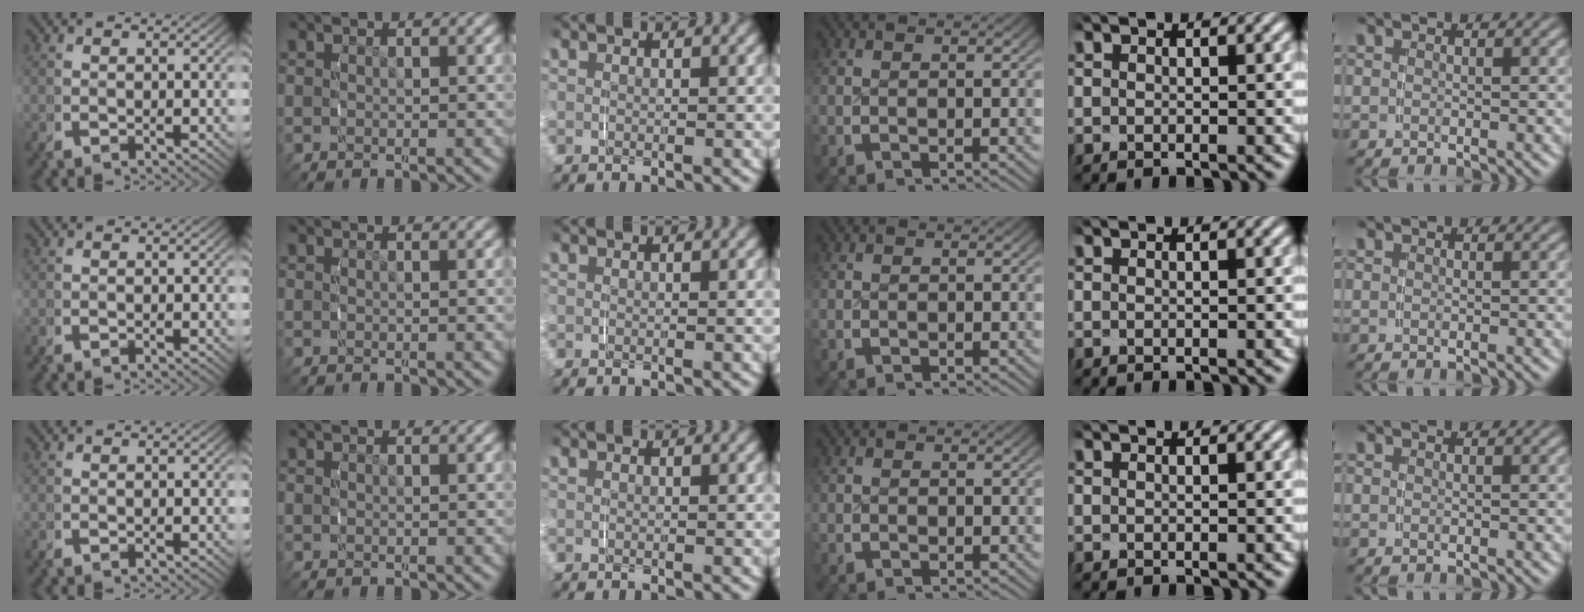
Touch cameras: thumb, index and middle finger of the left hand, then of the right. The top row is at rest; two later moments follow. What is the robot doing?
{"motion": "grasp_and_lifting", "object": "fork"}